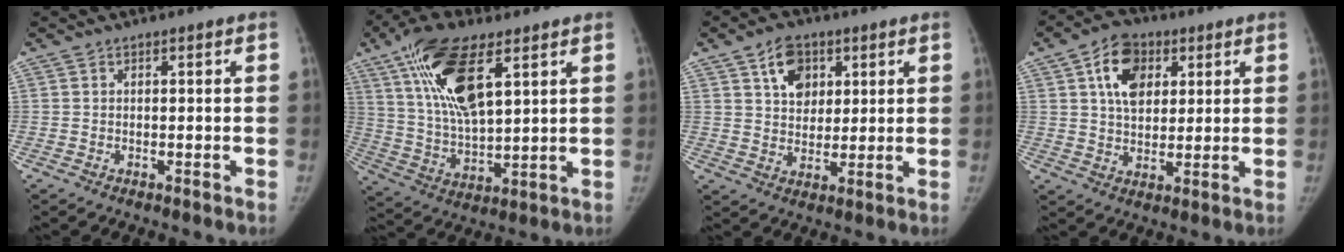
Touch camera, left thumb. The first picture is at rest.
{"total": 17.3, "force": [8.1, 6.9, 13.6], "torque": [-0.251, -0.021, 0.153]}
{"total": 7.9, "force": [3.7, 5.6, 4.2], "torque": [-0.038, -0.017, 0.062]}
{"total": 10.4, "force": [3.9, 7.1, 6.5], "torque": [-0.083, -0.008, 0.063]}